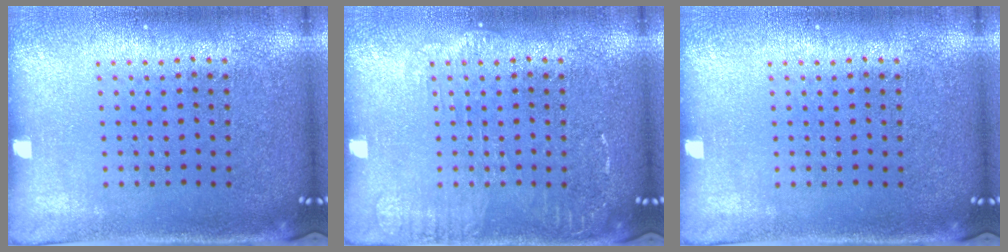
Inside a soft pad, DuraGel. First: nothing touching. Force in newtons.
{"total": 1.6, "press": 1.5, "slide": 0.3}
{"total": 0.0}